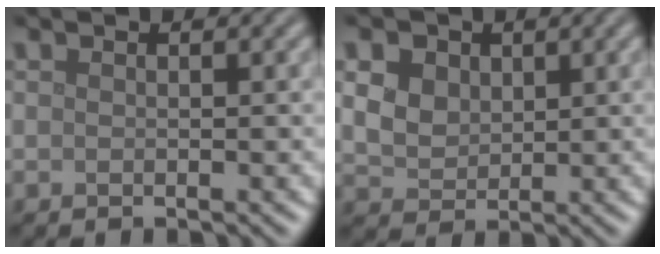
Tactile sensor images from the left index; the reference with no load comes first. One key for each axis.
{"total": 8.6, "fx": 3.7, "fy": 6.4, "fz": 4.3, "tx": -0.095, "ty": 0.034, "tz": 0.046}